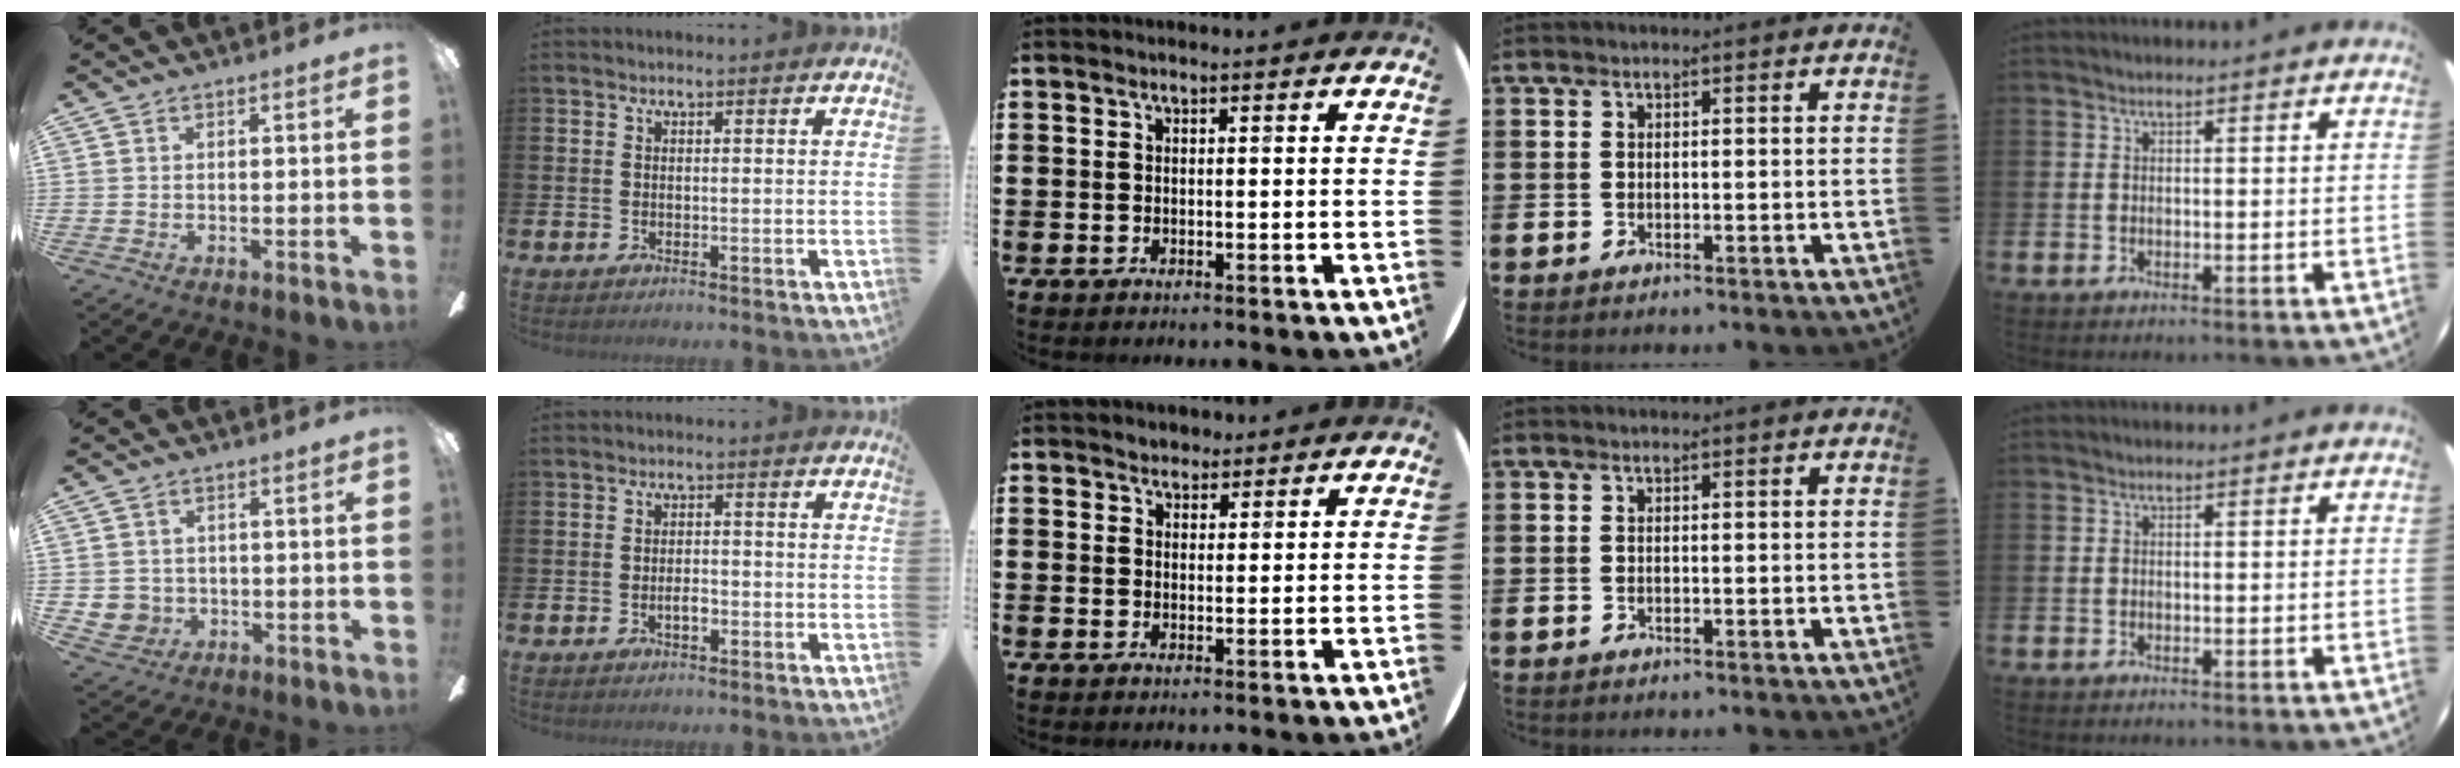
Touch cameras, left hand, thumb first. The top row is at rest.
{"thumb": {"total": 3.8, "force": [0.1, 3.8, 0.2], "torque": [-0.014, 0.008, 0.005]}, "index": {"total": 1.8, "force": [-0.6, 0.9, 1.5], "torque": [-0.019, 0.000, -0.015]}, "middle": {"total": 1.9, "force": [1.7, 0.7, -0.1], "torque": [0.008, 0.001, 0.032]}}